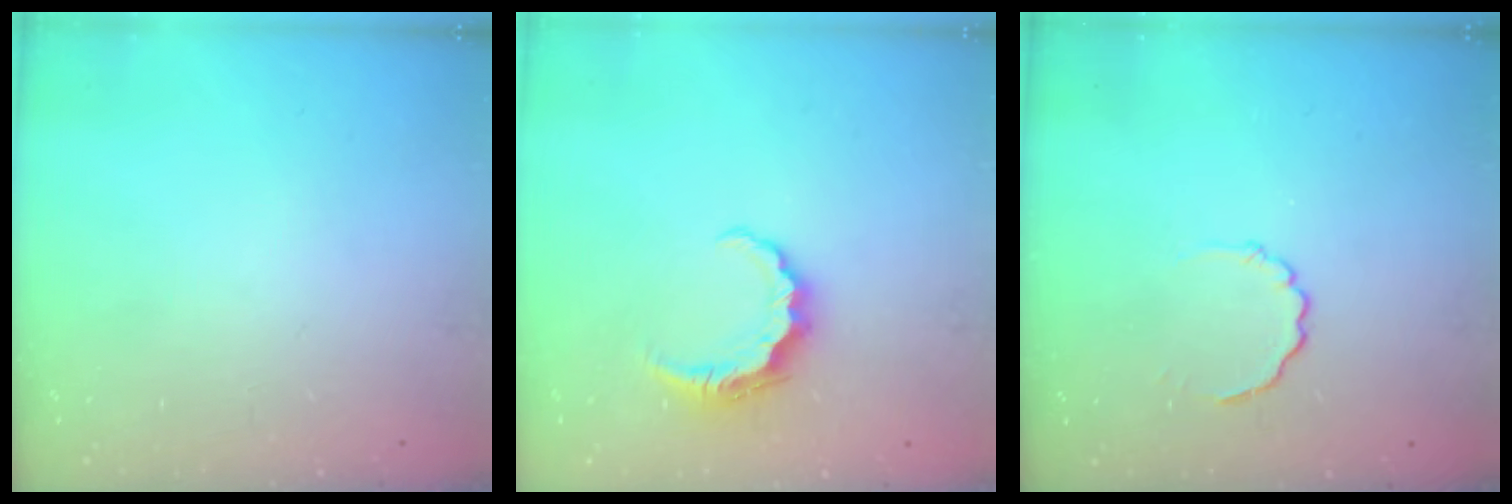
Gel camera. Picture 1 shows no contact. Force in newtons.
{"total": 6.6, "press": 6.6, "slide": 0.3}
{"total": 3.3, "press": 3.1, "slide": 1.0}